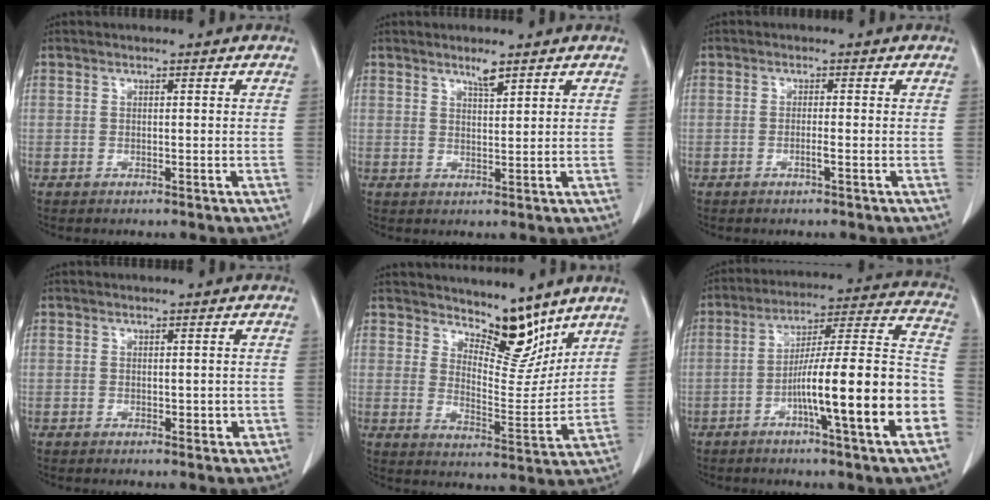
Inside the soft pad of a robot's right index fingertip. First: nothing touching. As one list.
[{"total": 2.3, "force": [1.8, 0.2, 1.4], "torque": [-0.029, -0.002, 0.034]}, {"total": 0.8, "force": [-0.3, -0.1, 0.7], "torque": [-0.011, 0.002, -0.002]}, {"total": 1.7, "force": [-0.1, 1.1, 1.3], "torque": [-0.010, 0.003, 0.006]}, {"total": 9.1, "force": [7.5, 3.0, 4.1], "torque": [-0.055, -0.014, 0.127]}, {"total": 19.8, "force": [-6.4, 0.6, 18.8], "torque": [-0.244, 0.016, -0.095]}]